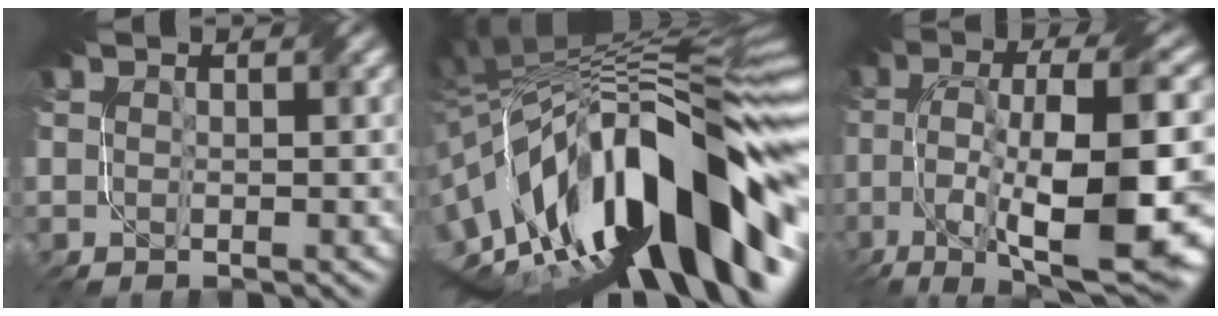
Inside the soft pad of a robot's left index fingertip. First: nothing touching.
{"total": 17.2, "force": [-4.7, 7.4, 14.7], "torque": [-0.216, 0.032, -0.095]}
{"total": 14.0, "force": [-4.5, 5.0, 12.3], "torque": [-0.213, -0.001, -0.073]}